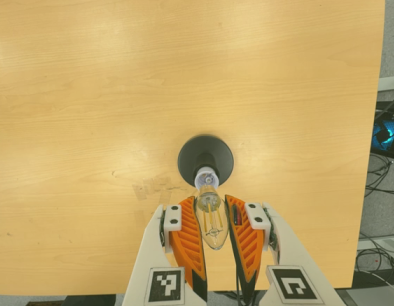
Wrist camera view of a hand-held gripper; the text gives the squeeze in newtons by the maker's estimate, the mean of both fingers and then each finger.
{"total": 20.9, "left": 24.1, "right": 17.8}